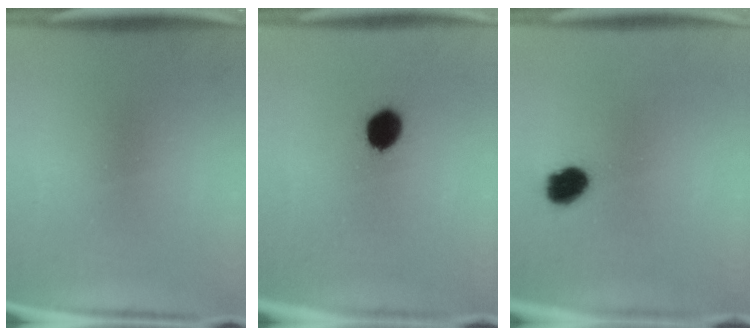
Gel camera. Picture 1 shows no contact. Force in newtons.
{"total": 8.6}
{"total": 6.2}